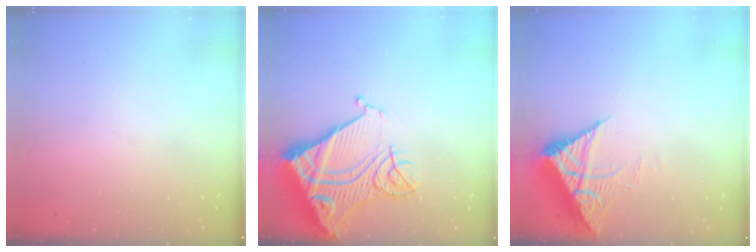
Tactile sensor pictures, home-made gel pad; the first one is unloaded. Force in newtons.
{"total": 20.1, "press": 19.9, "slide": 2.6}
{"total": 7.2, "press": 7.2, "slide": 0.8}